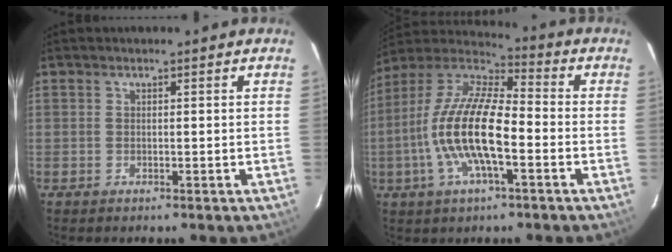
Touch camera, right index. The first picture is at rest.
{"total": 16.9, "force": [-4.1, 5.4, 15.5], "torque": [-0.306, -0.003, -0.088]}